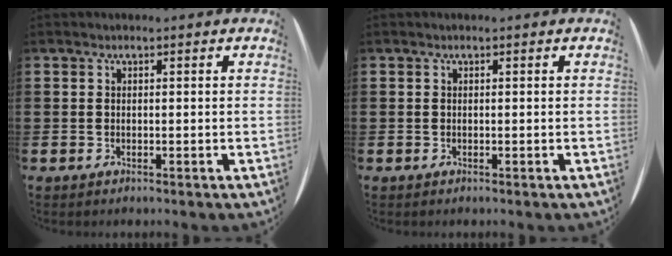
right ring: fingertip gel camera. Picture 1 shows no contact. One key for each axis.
{"total": 0.0}